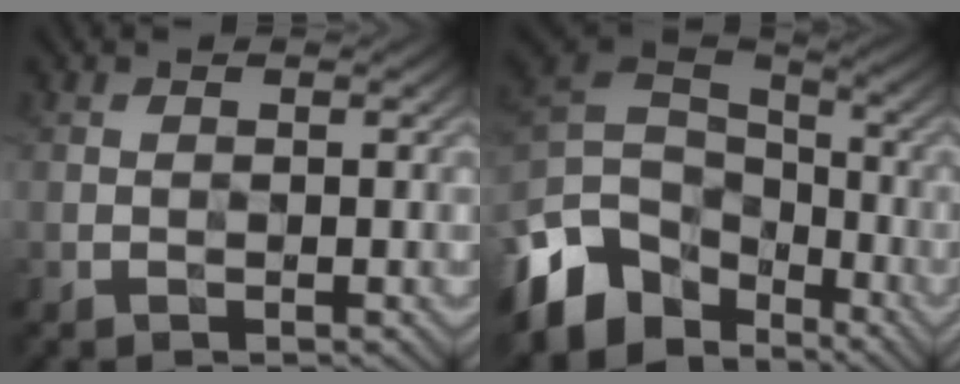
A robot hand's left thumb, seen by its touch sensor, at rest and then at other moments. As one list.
[{"total": 12.4, "force": [-6.5, 8.2, 6.7], "torque": [-0.194, -0.008, -0.126]}]